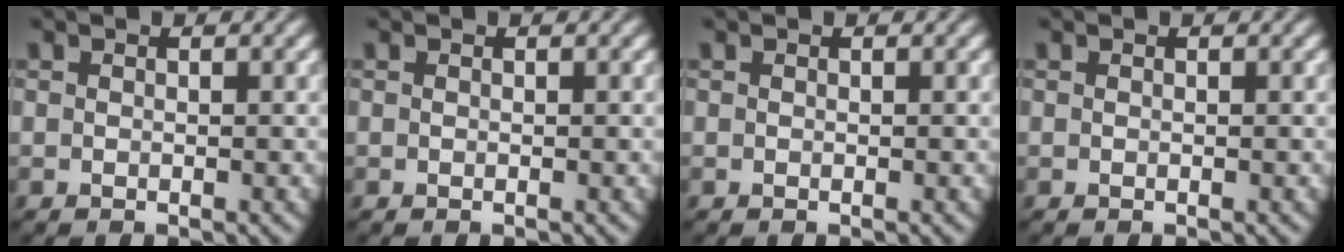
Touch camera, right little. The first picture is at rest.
{"total": 0.0}
{"total": 0.0}
{"total": 0.0}